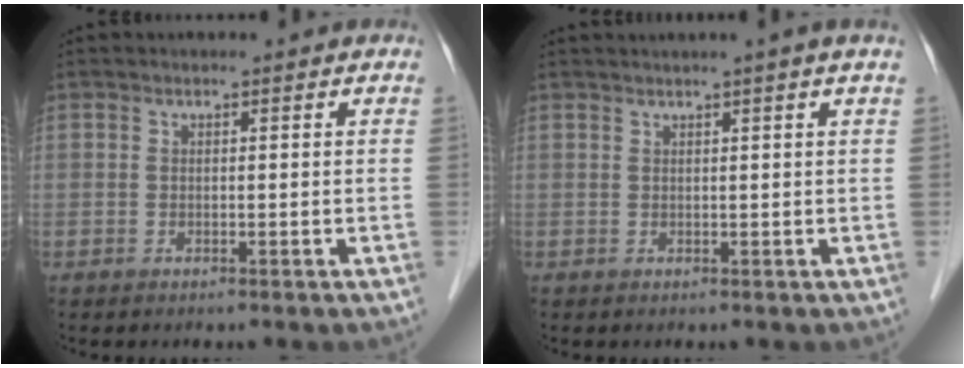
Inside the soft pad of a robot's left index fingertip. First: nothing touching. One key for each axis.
{"total": 2.0, "fx": 1.4, "fy": -0.8, "fz": 1.1, "tx": -0.017, "ty": 0.001, "tz": 0.028}